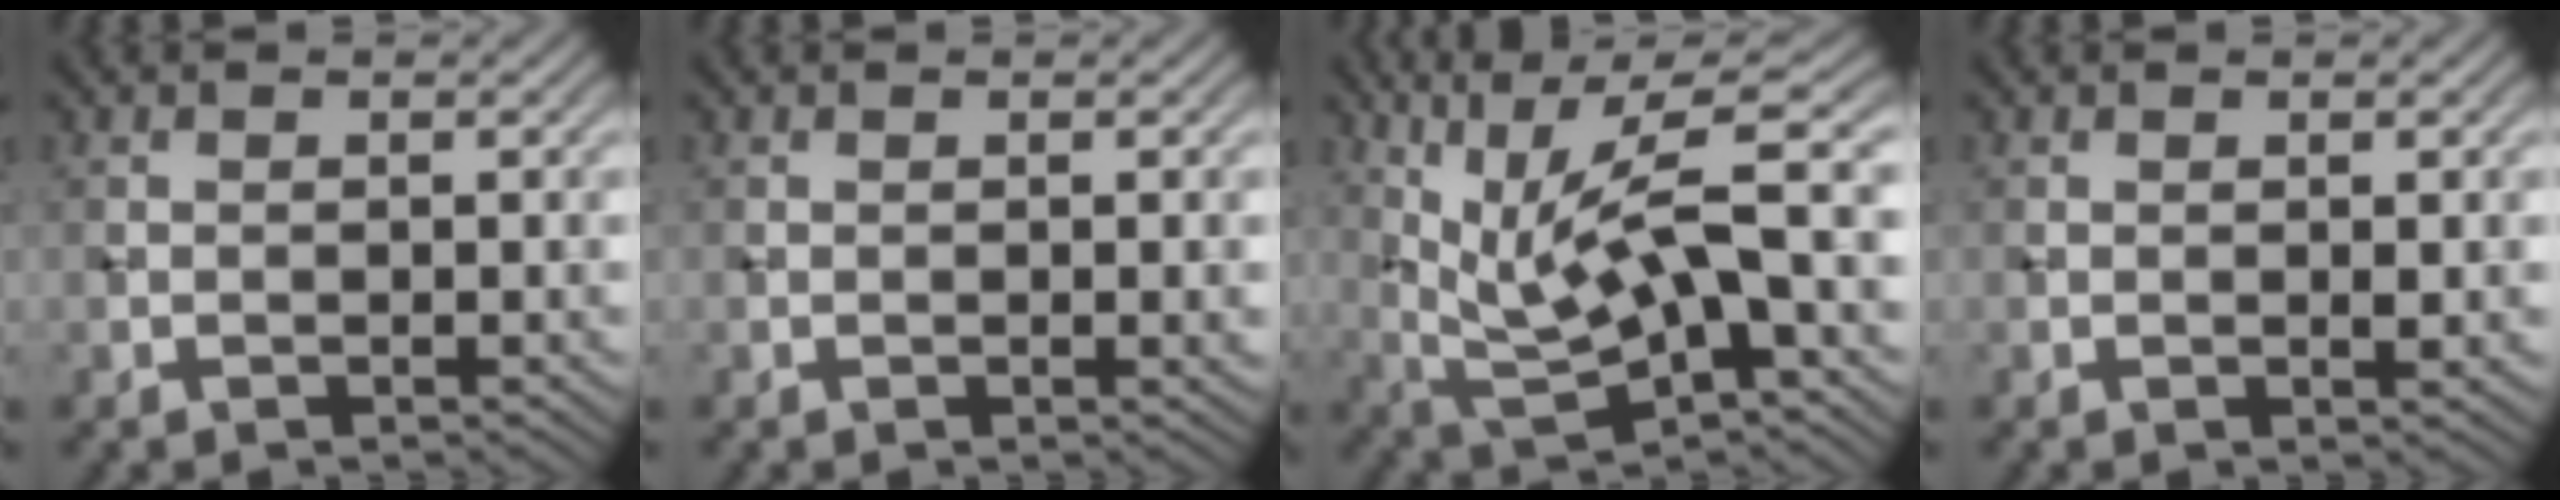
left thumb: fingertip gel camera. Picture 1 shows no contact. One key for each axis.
{"total": 1.0, "fx": 0.0, "fy": 0.1, "fz": 1.0, "tx": -0.016, "ty": 0.000, "tz": 0.001}
{"total": 11.9, "fx": 3.1, "fy": 3.5, "fz": 10.9, "tx": -0.218, "ty": 0.014, "tz": 0.062}
{"total": 0.8, "fx": 0.2, "fy": 0.1, "fz": 0.8, "tx": -0.016, "ty": 0.000, "tz": 0.002}